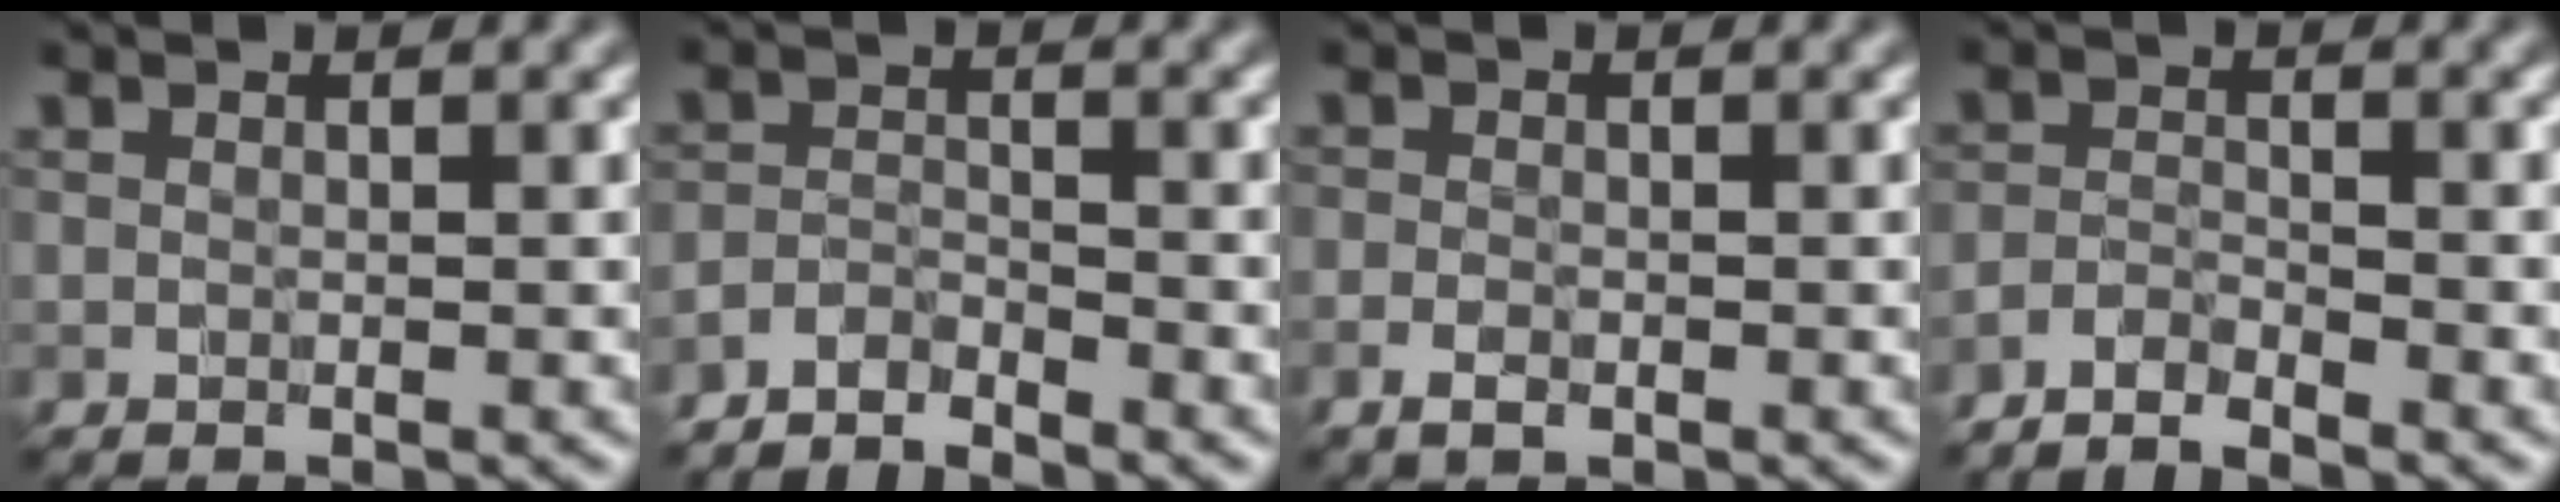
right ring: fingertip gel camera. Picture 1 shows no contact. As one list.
[{"total": 2.4, "force": [-2.4, 0.1, 0.2], "torque": [-0.003, 0.000, -0.054]}, {"total": 1.3, "force": [-0.6, 0.7, 0.9], "torque": [-0.015, 0.000, -0.015]}, {"total": 2.0, "force": [-1.9, 0.0, 0.3], "torque": [-0.004, 0.001, -0.045]}]